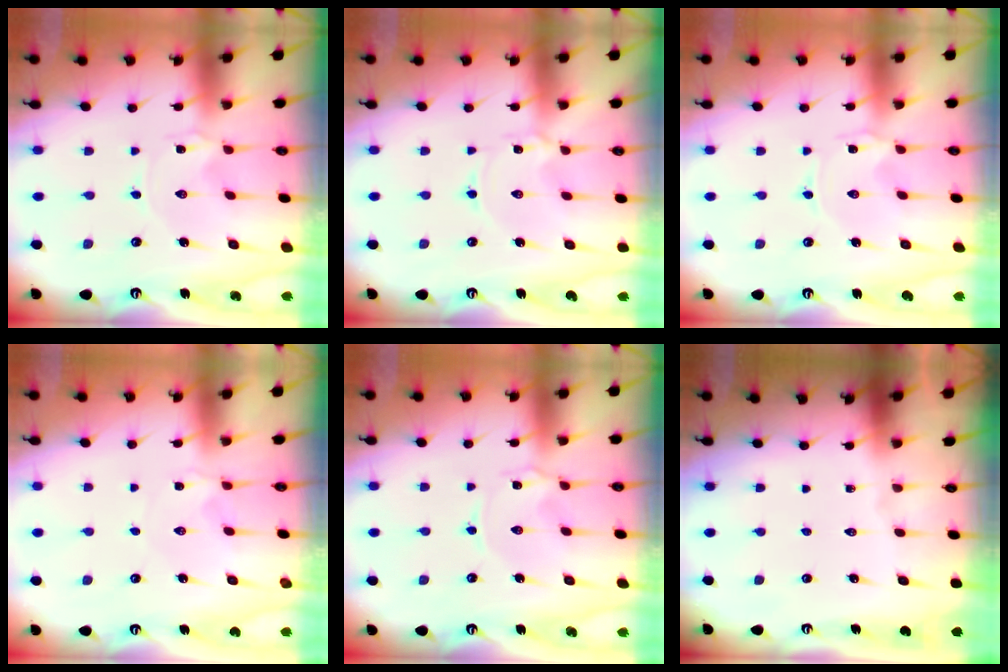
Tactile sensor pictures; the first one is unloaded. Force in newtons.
{"total": 0.9, "press": 0.9, "slide": 0.1}
{"total": 0.0}
{"total": 1.7, "press": 1.6, "slide": 0.3}
{"total": 0.5, "press": 0.5, "slide": 0.1}
{"total": 0.0}